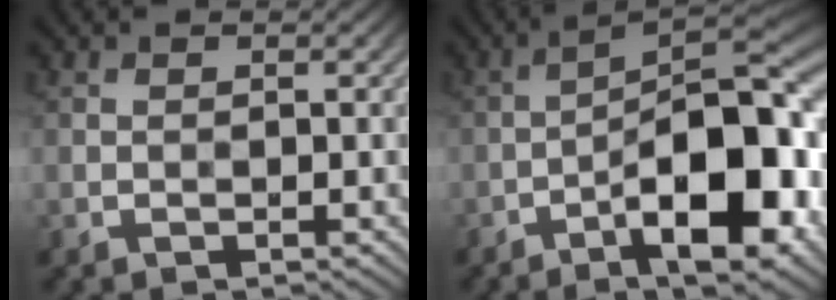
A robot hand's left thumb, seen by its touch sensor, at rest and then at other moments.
{"total": 15.4, "force": [-6.1, 5.5, 13.1], "torque": [-0.178, 0.010, -0.101]}